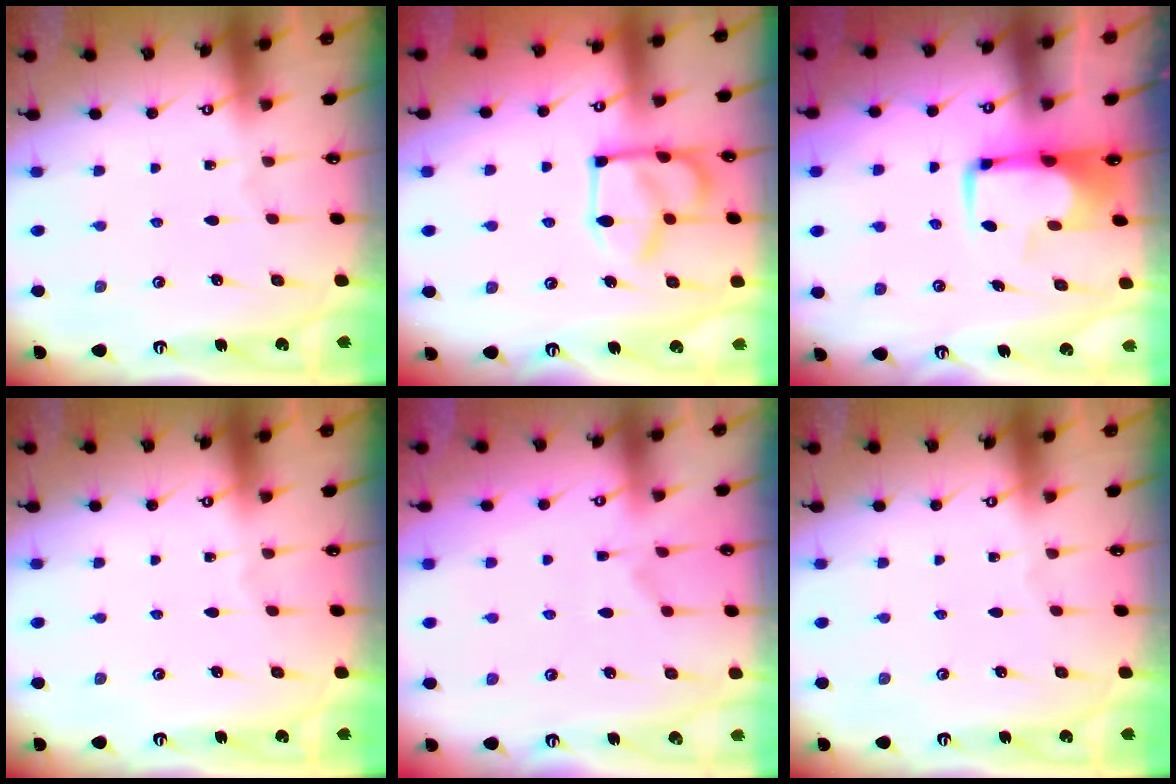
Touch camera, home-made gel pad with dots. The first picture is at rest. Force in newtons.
{"total": 14.1, "press": 14.1, "slide": 0.9}
{"total": 6.8, "press": 6.6, "slide": 1.3}
{"total": 0.0}
{"total": 1.1, "press": 0.7, "slide": 0.9}
{"total": 0.0}